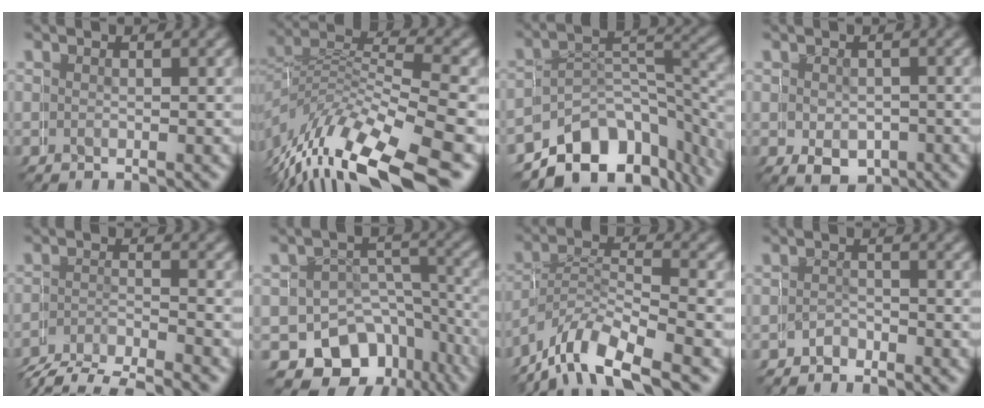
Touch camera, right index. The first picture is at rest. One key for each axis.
{"total": 9.1, "fx": -4.4, "fy": 5.5, "fz": 5.8, "tx": -0.121, "ty": -0.024, "tz": -0.057}
{"total": 9.1, "fx": -6.1, "fy": 5.6, "fz": 3.9, "tx": -0.047, "ty": -0.015, "tz": -0.090}
{"total": 3.0, "fx": -0.9, "fy": 2.8, "fz": 0.6, "tx": -0.001, "ty": -0.019, "tz": -0.005}
{"total": 2.6, "fx": -2.2, "fy": 1.4, "fz": -0.1, "tx": -0.010, "ty": -0.002, "tz": -0.044}
{"total": 8.9, "fx": -4.3, "fy": 7.6, "fz": 1.7, "tx": -0.023, "ty": -0.038, "tz": -0.056}
{"total": 5.9, "fx": -4.4, "fy": 3.4, "fz": 2.0, "tx": -0.061, "ty": -0.015, "tz": -0.068}
{"total": 3.1, "fx": -2.1, "fy": 1.0, "fz": -2.0, "tx": 0.024, "ty": -0.005, "tz": -0.036}